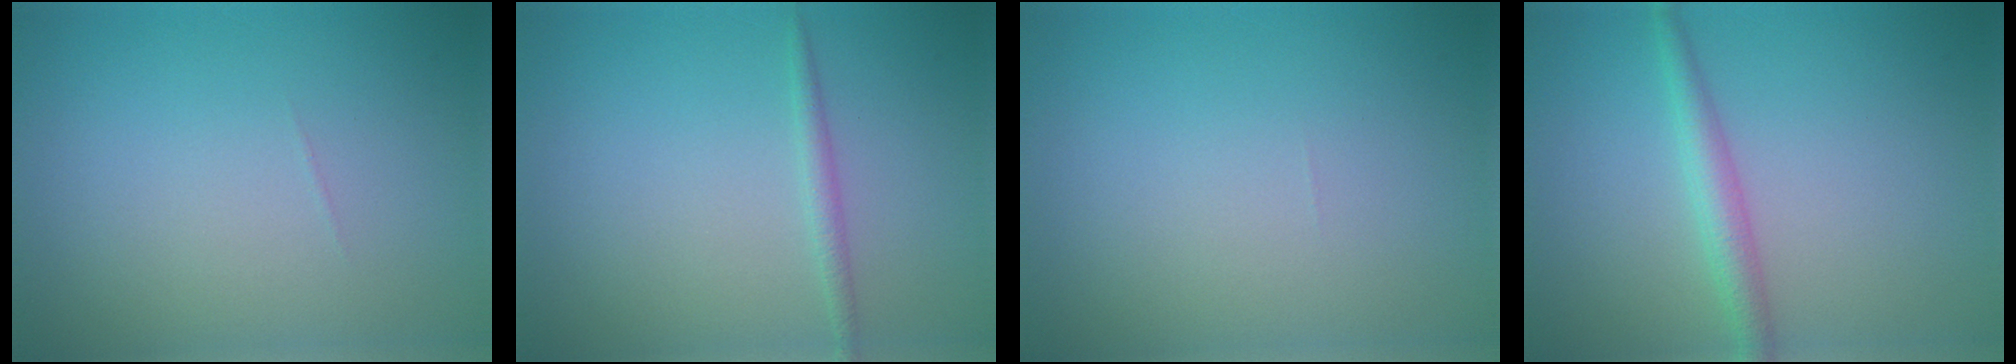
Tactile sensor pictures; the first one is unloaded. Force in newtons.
{"total": 1.1, "press": 1.1, "slide": 0.1}
{"total": 0.0}
{"total": 2.4, "press": 2.4, "slide": 0.0}